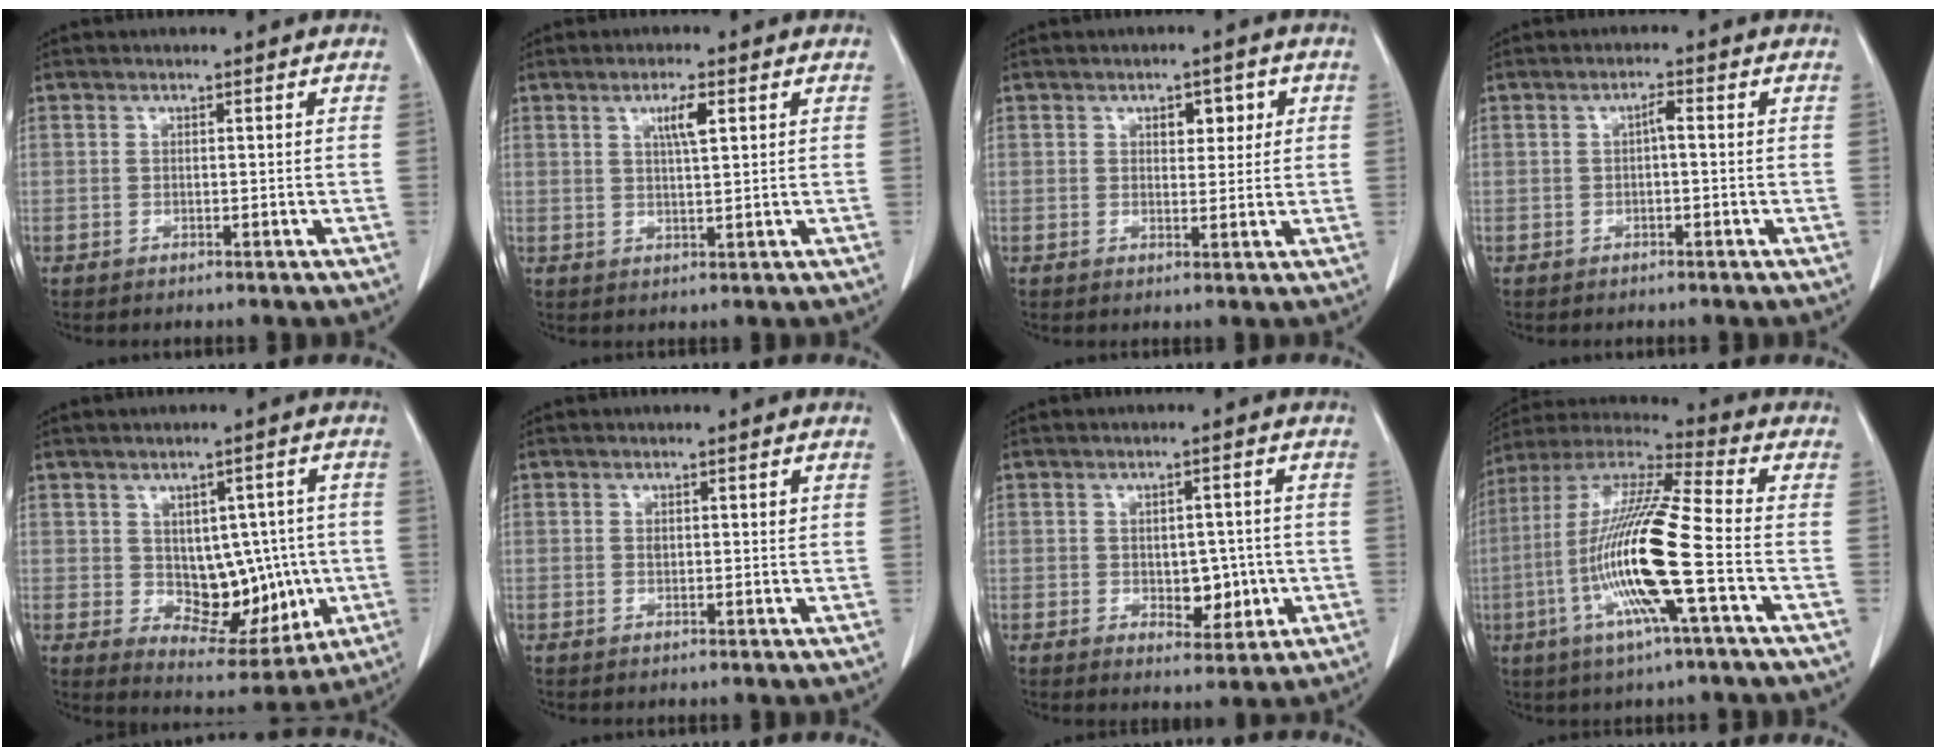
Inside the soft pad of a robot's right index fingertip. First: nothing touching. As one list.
[{"total": 3.5, "force": [1.4, 0.4, 3.1], "torque": [-0.054, 0.000, 0.024]}, {"total": 3.6, "force": [1.4, 2.0, 2.7], "torque": [-0.031, 0.007, 0.019]}, {"total": 1.5, "force": [0.0, 0.3, 1.5], "torque": [-0.025, 0.005, -0.001]}, {"total": 10.4, "force": [-0.4, 6.5, 8.2], "torque": [-0.098, 0.012, 0.017]}, {"total": 1.3, "force": [0.3, 0.6, 1.1], "torque": [-0.022, 0.004, 0.008]}, {"total": 5.2, "force": [-0.8, 3.0, 4.1], "torque": [-0.047, 0.001, -0.001]}, {"total": 17.2, "force": [-4.5, 0.3, 16.6], "torque": [-0.339, -0.008, -0.095]}]